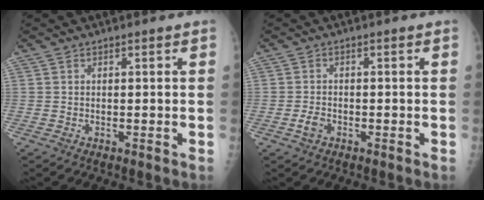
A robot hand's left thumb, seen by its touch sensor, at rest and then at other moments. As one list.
[{"total": 2.1, "force": [-1.1, 1.4, 1.2], "torque": [-0.024, 0.008, -0.021]}]